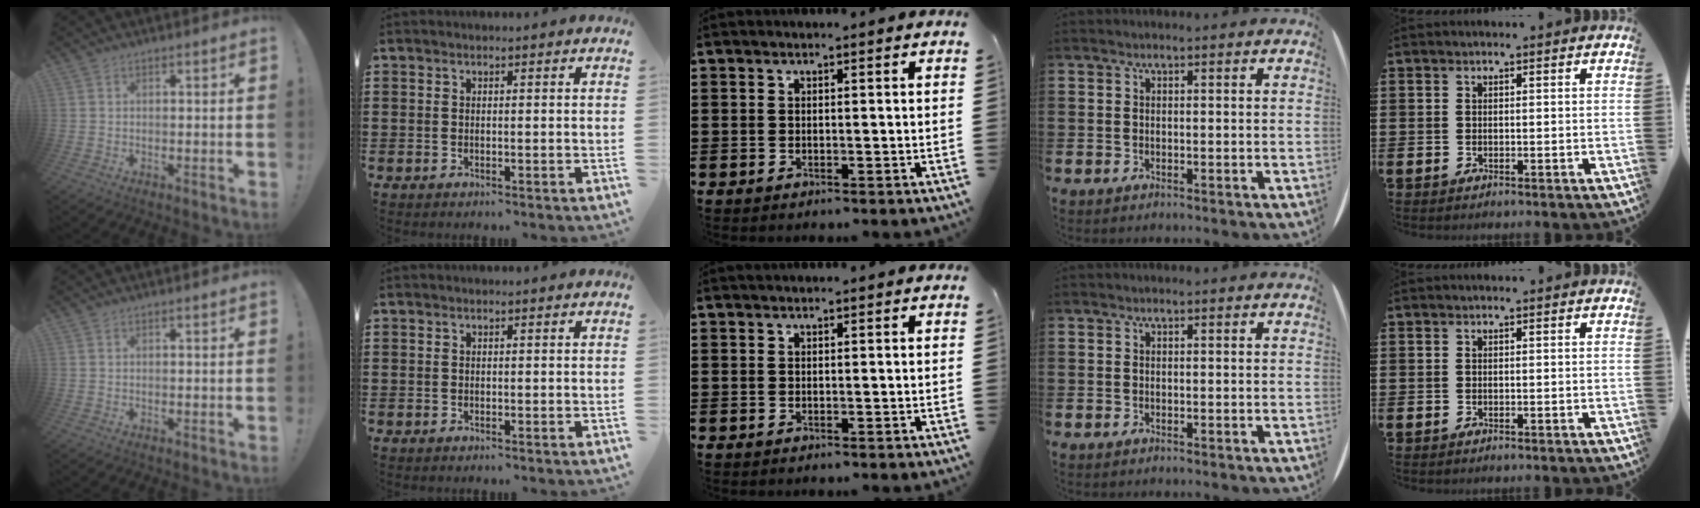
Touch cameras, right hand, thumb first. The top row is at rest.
{}